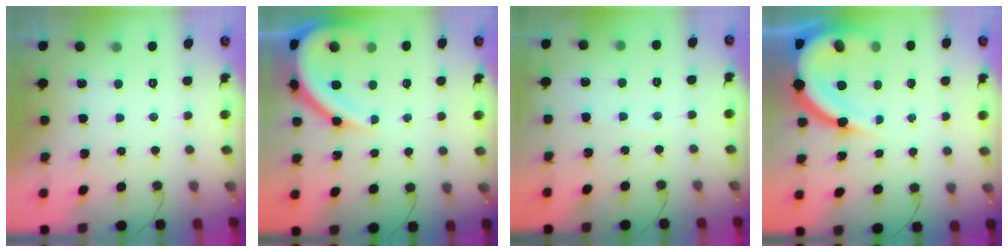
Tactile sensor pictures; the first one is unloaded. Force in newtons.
{"total": 12.3, "press": 12.3, "slide": 1.3}
{"total": 1.6, "press": 1.6, "slide": 0.2}
{"total": 14.8, "press": 14.7, "slide": 1.4}